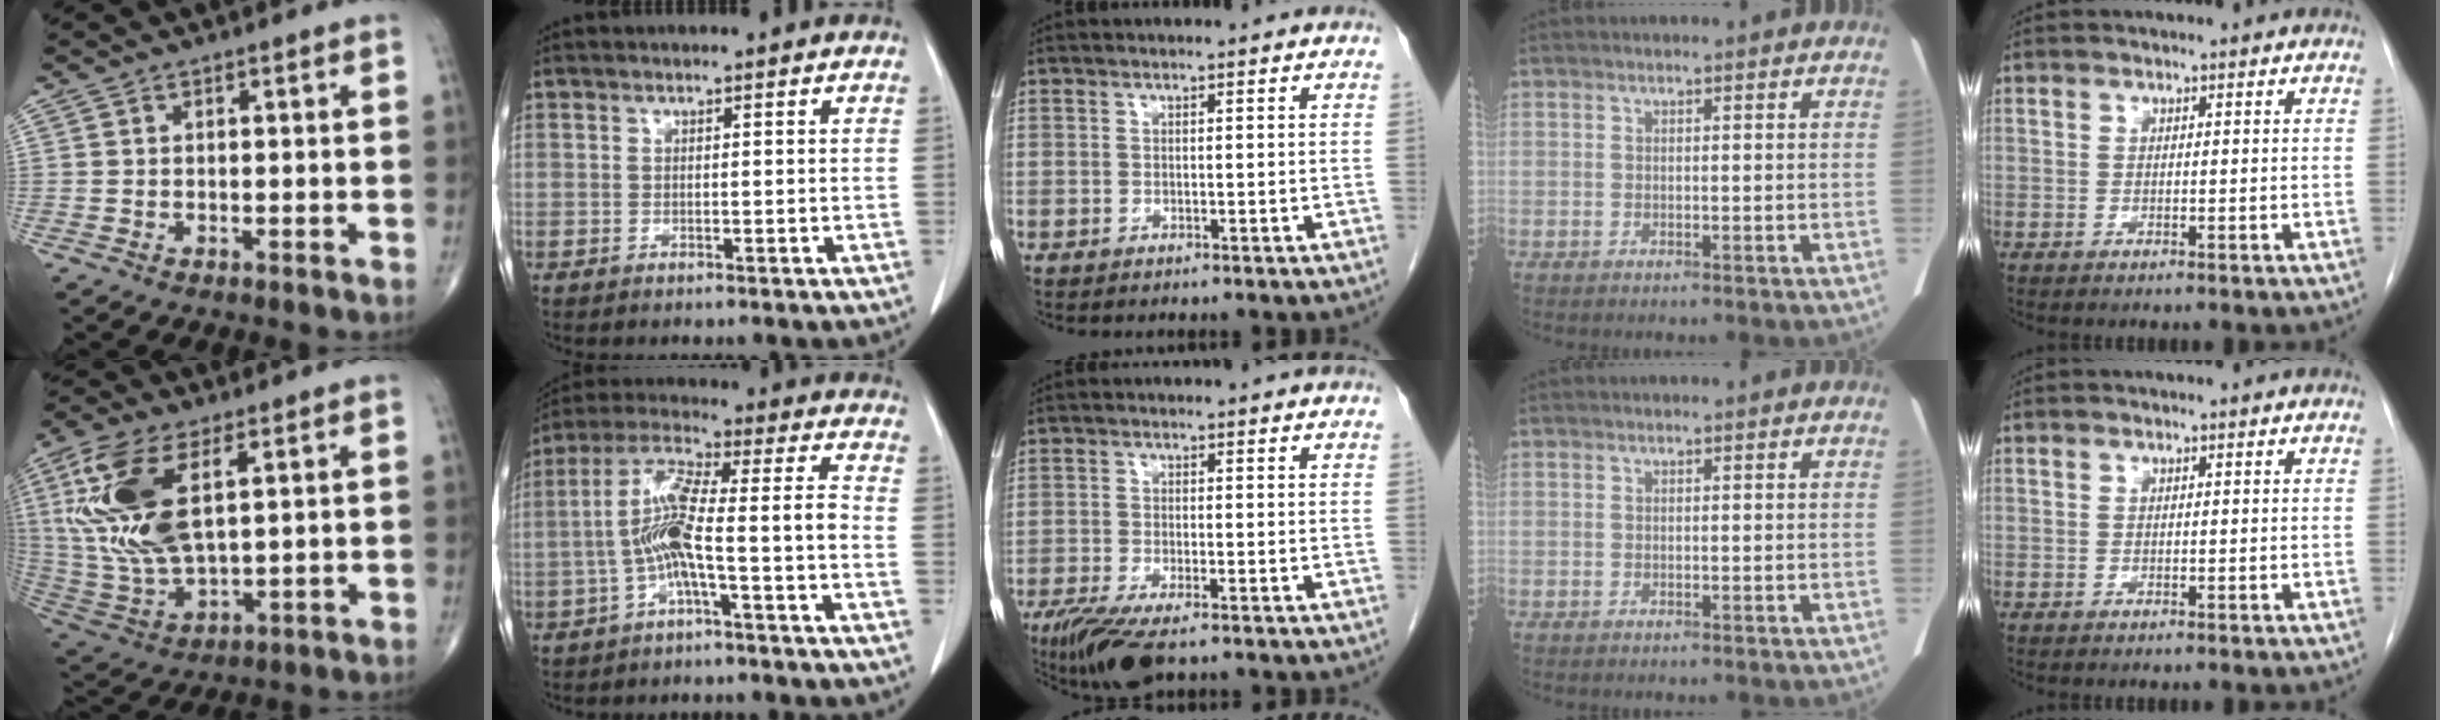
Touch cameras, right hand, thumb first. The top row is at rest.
{"thumb": {"total": 18.9, "force": [5.1, 8.6, 16.1], "torque": [-0.355, -0.016, 0.103]}, "index": {"total": 10.4, "force": [-3.1, 0.6, 9.9], "torque": [-0.197, 0.036, -0.057]}, "middle": {"total": 8.1, "force": [-5.7, 1.9, 5.5], "torque": [-0.094, -0.019, -0.093]}}